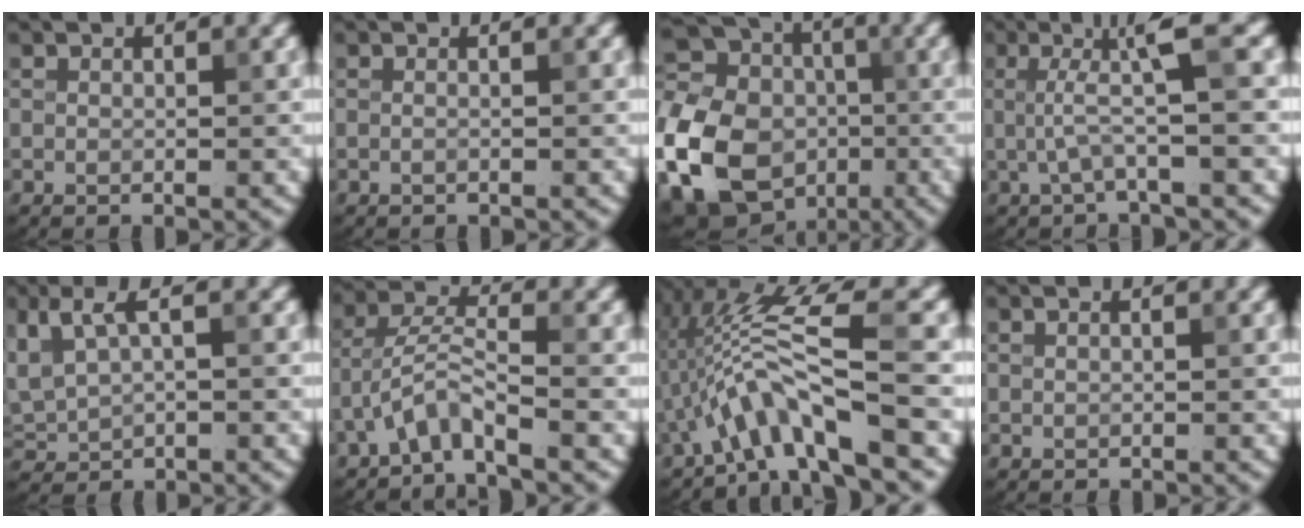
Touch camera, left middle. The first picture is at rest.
{"total": 1.2, "force": [0.2, 0.5, 1.0], "torque": [-0.009, -0.014, -0.013]}
{"total": 16.0, "force": [-5.1, 12.6, 8.5], "torque": [-0.221, -0.015, -0.101]}
{"total": 4.2, "force": [0.6, 0.4, 4.2], "torque": [-0.082, 0.007, 0.011]}
{"total": 3.8, "force": [1.6, 1.9, 2.8], "torque": [-0.072, 0.006, 0.036]}
{"total": 3.3, "force": [-2.4, 0.4, 2.2], "torque": [-0.051, 0.013, -0.054]}
{"total": 7.5, "force": [-2.7, 1.3, 6.9], "torque": [-0.129, 0.018, -0.051]}
{"total": 1.0, "force": [0.5, 0.5, 0.7], "torque": [-0.005, -0.003, -0.002]}